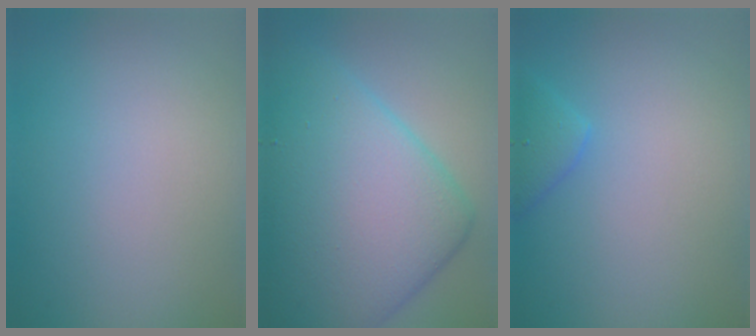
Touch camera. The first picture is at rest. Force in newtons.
{"total": 14.1, "press": 14.1, "slide": 0.2}
{"total": 2.1, "press": 2.1, "slide": 0.1}